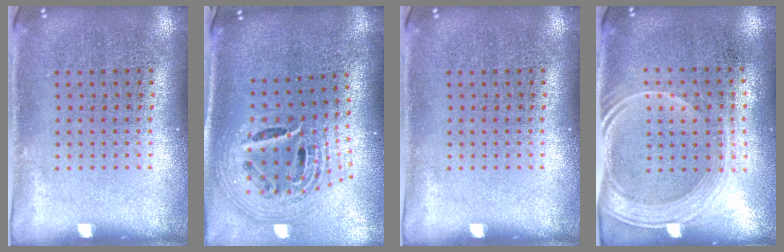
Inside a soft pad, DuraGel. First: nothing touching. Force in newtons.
{"total": 2.8, "press": 1.9, "slide": 2.0}
{"total": 0.0}
{"total": 1.8, "press": 1.6, "slide": 1.0}